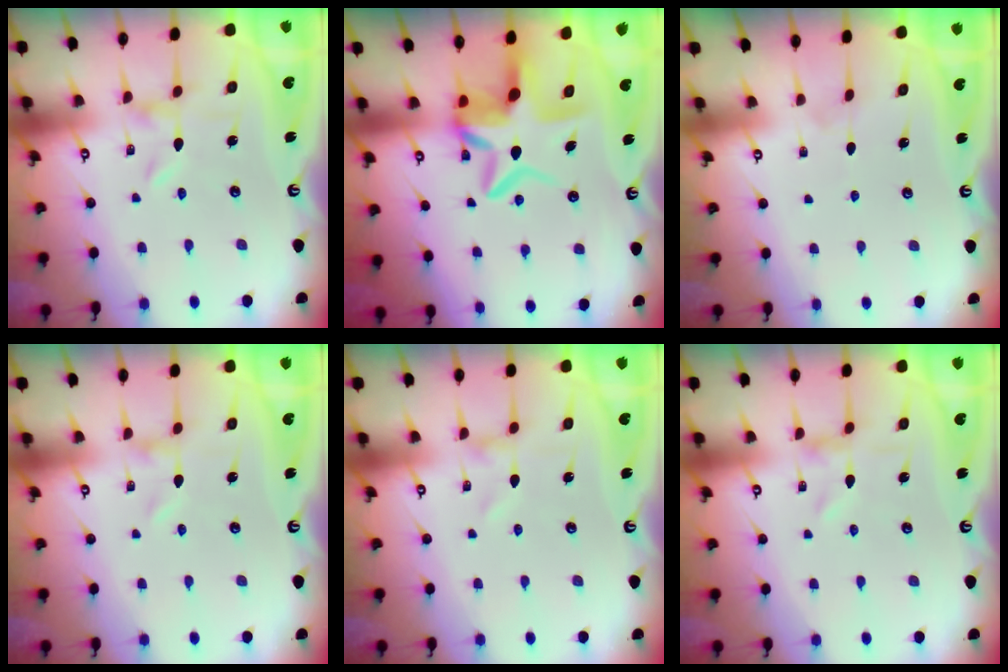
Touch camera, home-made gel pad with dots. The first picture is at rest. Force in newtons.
{"total": 10.0, "press": 9.6, "slide": 2.6}
{"total": 2.0, "press": 2.0, "slide": 0.2}
{"total": 0.0}
{"total": 0.9, "press": 0.9, "slide": 0.1}
{"total": 0.7, "press": 0.7, "slide": 0.2}